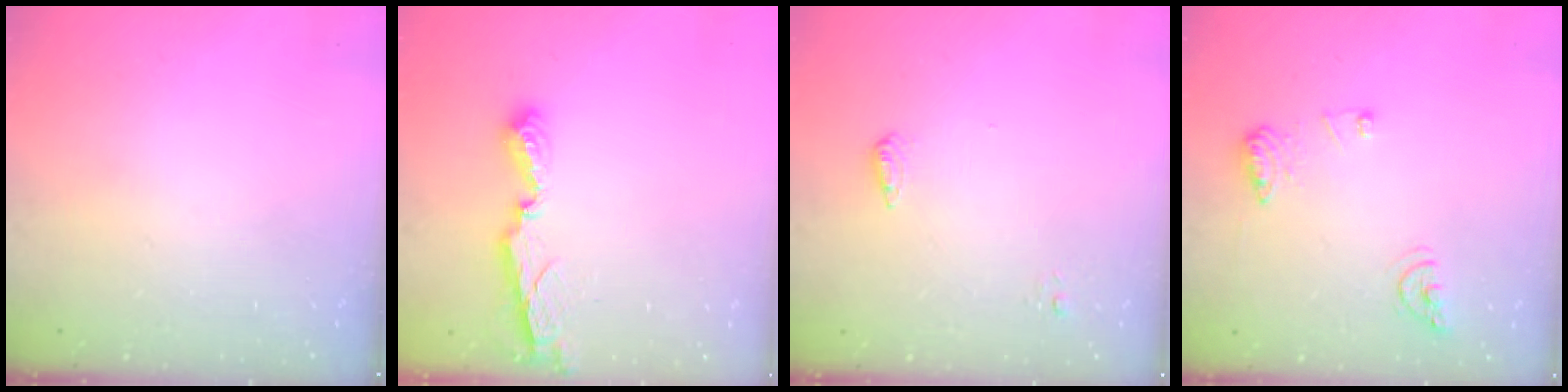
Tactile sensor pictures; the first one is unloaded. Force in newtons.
{"total": 7.8, "press": 7.8, "slide": 0.5}
{"total": 5.2, "press": 5.1, "slide": 1.0}
{"total": 10.4, "press": 10.4, "slide": 1.0}